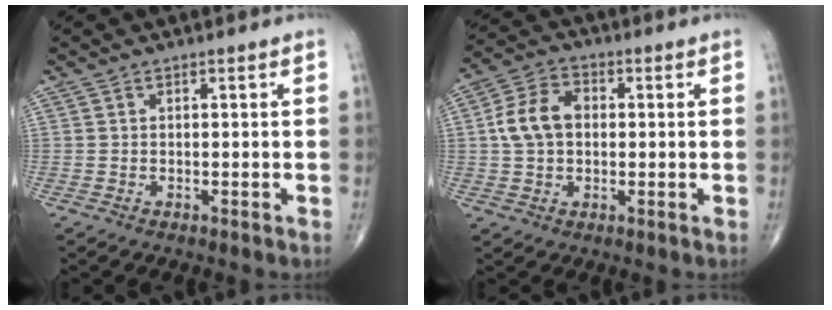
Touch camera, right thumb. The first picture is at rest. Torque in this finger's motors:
{"motor_torque": [0.00, 0.03, 0.64, -0.10, 0.16]}